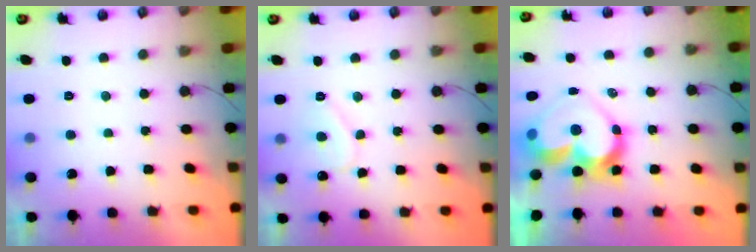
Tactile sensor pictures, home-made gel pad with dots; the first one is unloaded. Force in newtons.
{"total": 7.7, "press": 7.7, "slide": 0.3}
{"total": 13.0, "press": 12.9, "slide": 1.0}